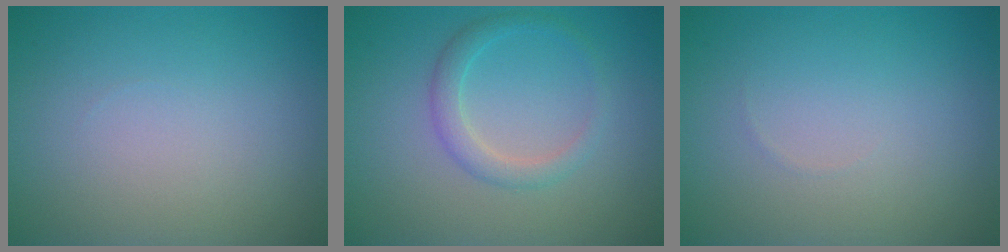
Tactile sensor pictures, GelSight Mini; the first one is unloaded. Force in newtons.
{"total": 2.1, "press": 2.1, "slide": 0.1}
{"total": 0.0}